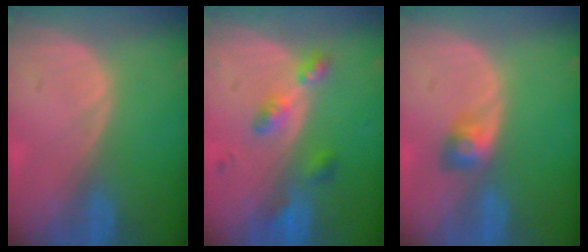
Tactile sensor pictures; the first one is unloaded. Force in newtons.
{"total": 4.6, "press": 4.6, "slide": 0.6}
{"total": 3.0, "press": 2.7, "slide": 1.4}